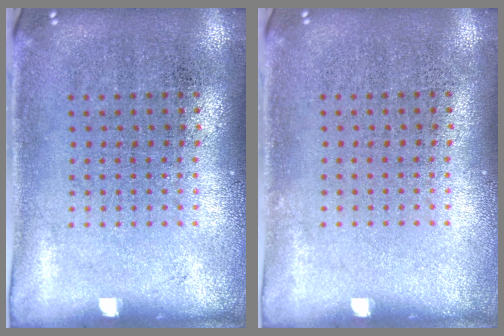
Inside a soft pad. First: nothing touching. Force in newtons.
{"total": 0.0}